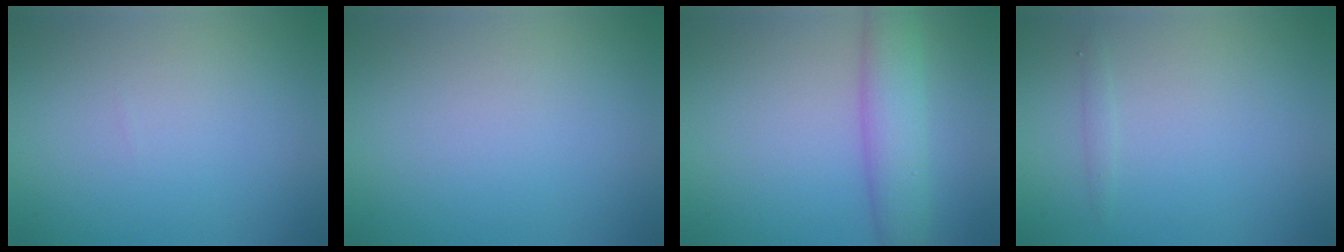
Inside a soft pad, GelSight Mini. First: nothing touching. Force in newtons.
{"total": 0.0}
{"total": 4.8, "press": 4.8, "slide": 0.2}
{"total": 0.6, "press": 0.6, "slide": 0.0}